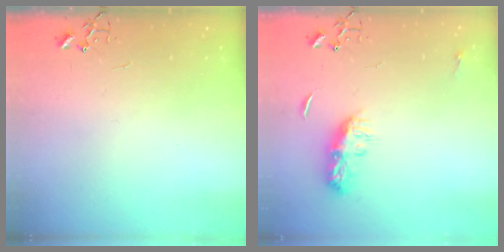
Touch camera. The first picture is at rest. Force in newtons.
{"total": 9.4, "press": 9.4, "slide": 0.3}